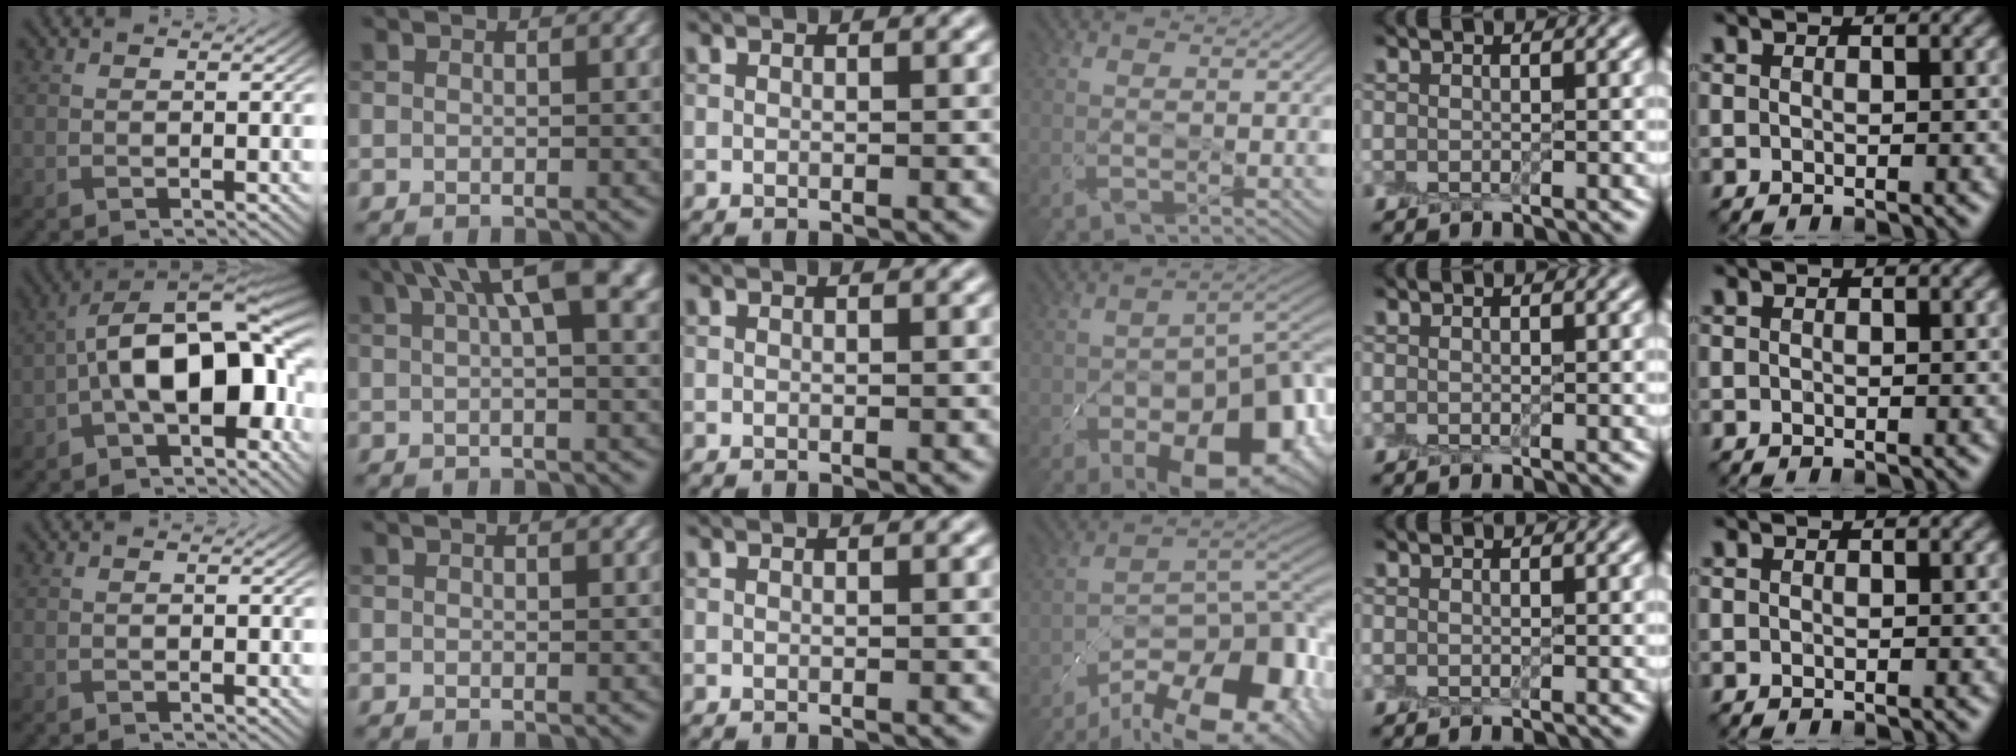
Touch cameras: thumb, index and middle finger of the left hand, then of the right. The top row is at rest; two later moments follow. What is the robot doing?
{"motion": "peel", "object": "plastic screen protector"}